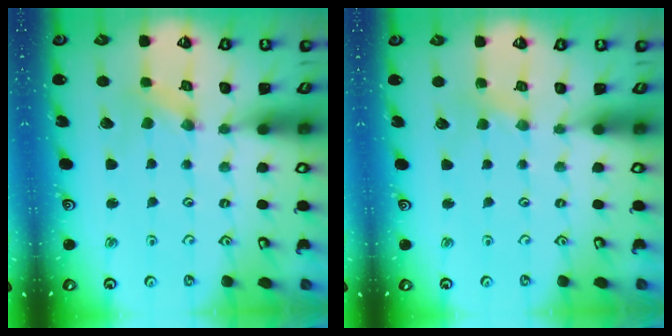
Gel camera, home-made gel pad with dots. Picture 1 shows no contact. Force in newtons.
{"total": 1.8, "press": 1.7, "slide": 0.4}